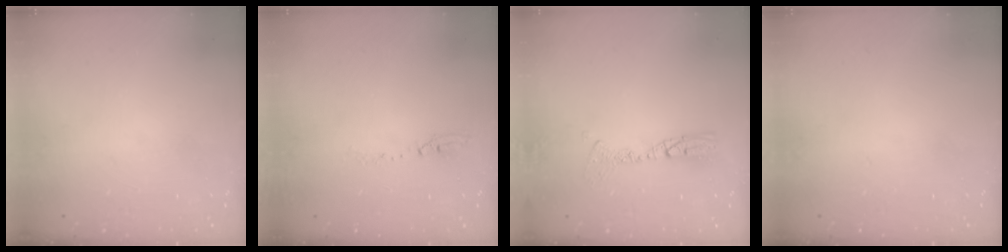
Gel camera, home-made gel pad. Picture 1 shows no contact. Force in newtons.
{"total": 5.7, "press": 5.7, "slide": 0.7}
{"total": 9.6, "press": 9.5, "slide": 1.9}
{"total": 0.0}